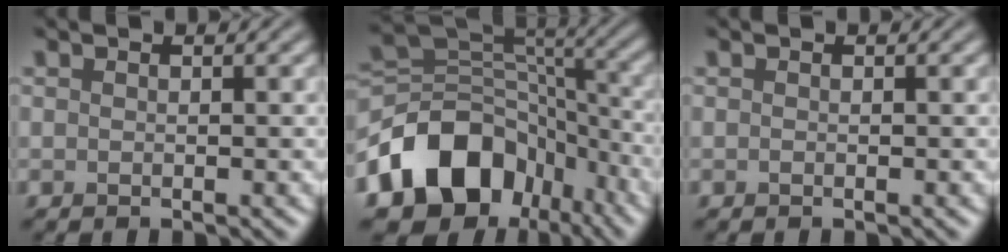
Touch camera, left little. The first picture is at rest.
{"total": 11.5, "force": [-5.8, 8.4, 5.4], "torque": [-0.085, 0.007, -0.110]}
{"total": 0.0}